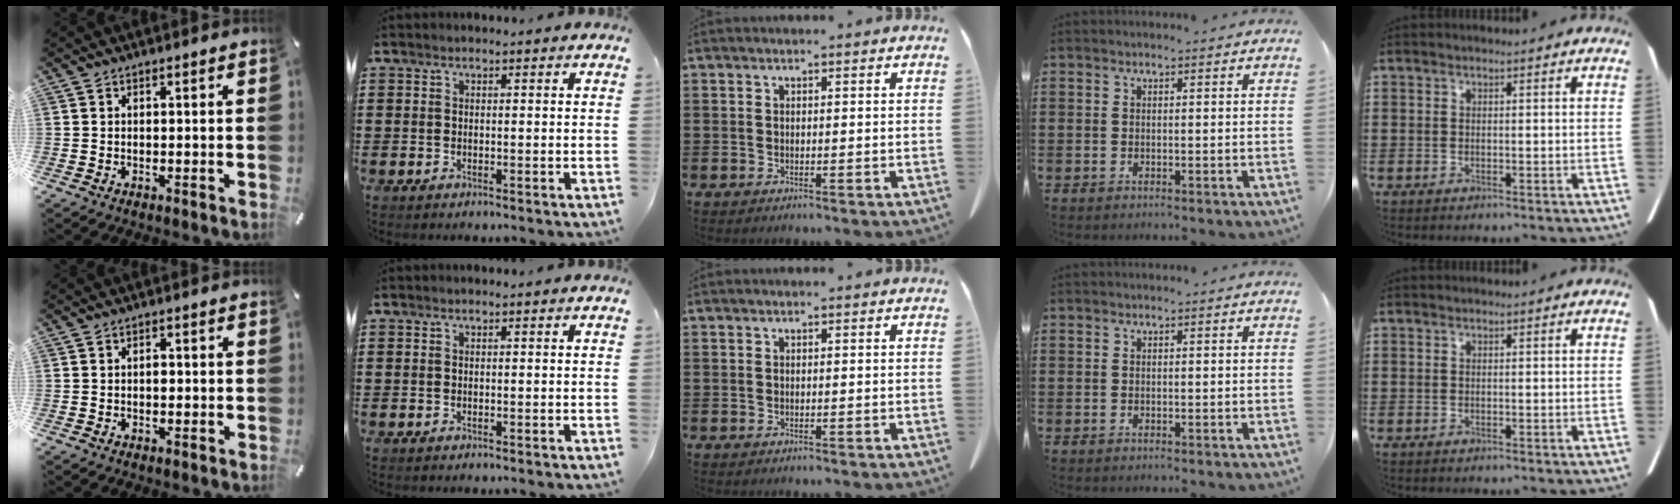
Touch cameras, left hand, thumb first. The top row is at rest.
{"thumb": {"total": 1.3, "force": [-0.2, 0.9, 1.0], "torque": [-0.019, 0.002, -0.005]}}